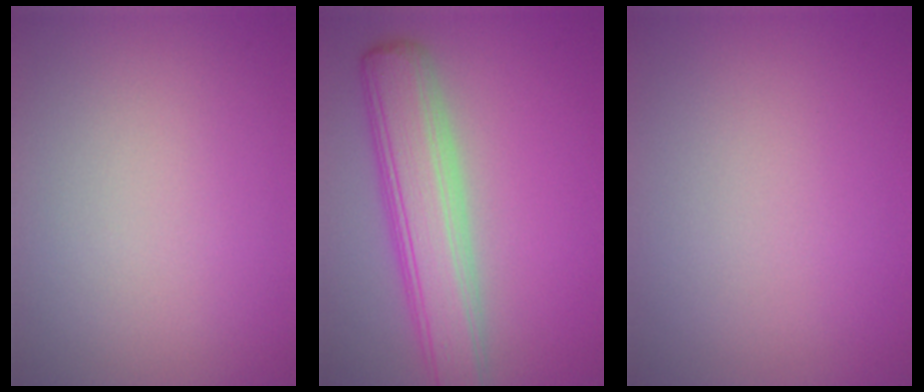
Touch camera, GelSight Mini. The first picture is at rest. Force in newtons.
{"total": 7.1, "press": 7.1, "slide": 0.6}
{"total": 0.0}